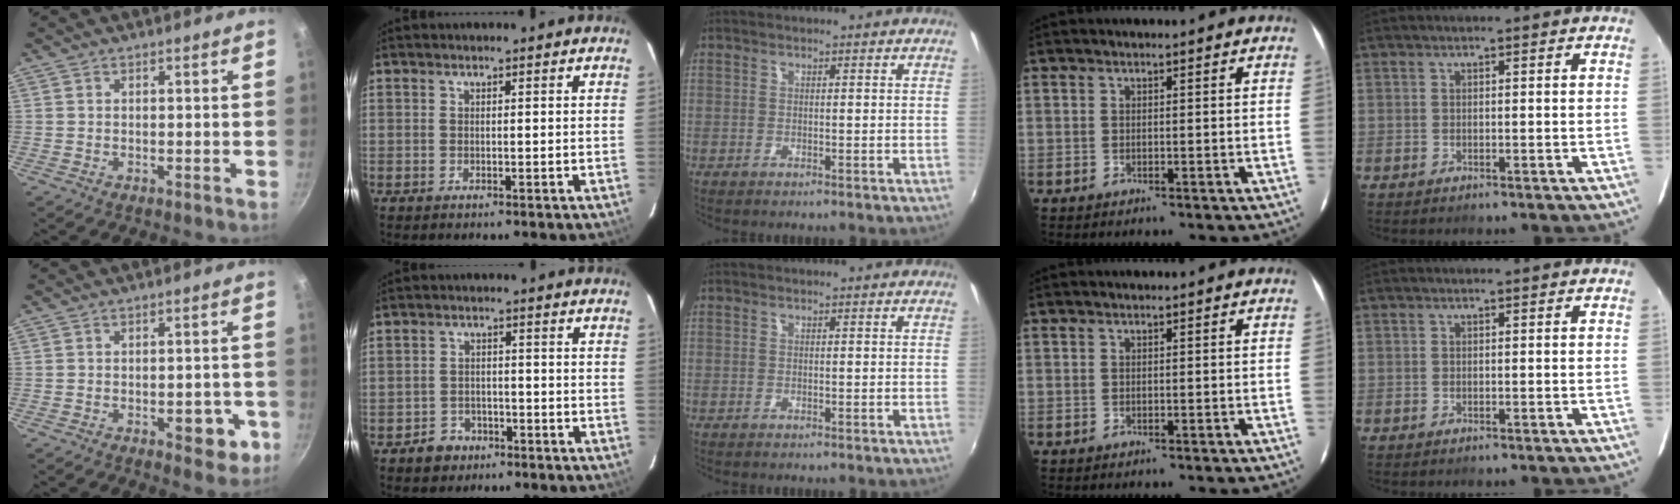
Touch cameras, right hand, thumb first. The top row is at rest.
{"thumb": {"total": 6.8, "force": [-2.4, 3.6, 5.2], "torque": [-0.038, 0.014, -0.025]}, "index": {"total": 4.7, "force": [-3.1, 3.4, 0.7], "torque": [-0.031, 0.012, -0.044]}}